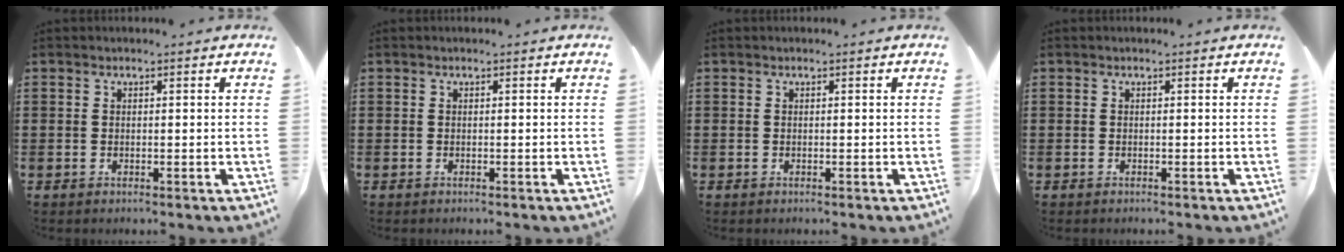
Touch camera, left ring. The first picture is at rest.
{"total": 0.0}
{"total": 0.0}
{"total": 0.0}